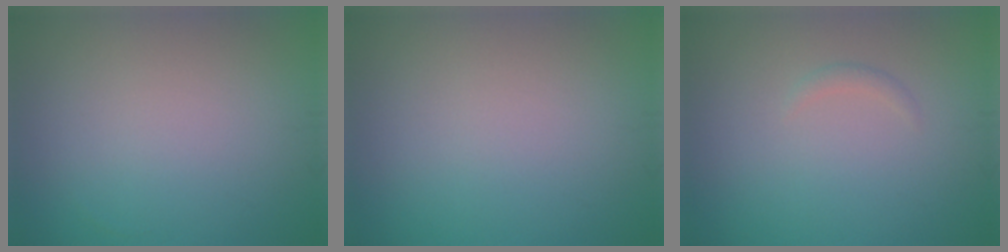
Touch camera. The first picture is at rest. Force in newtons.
{"total": 0.0}
{"total": 0.7, "press": 0.7, "slide": 0.0}